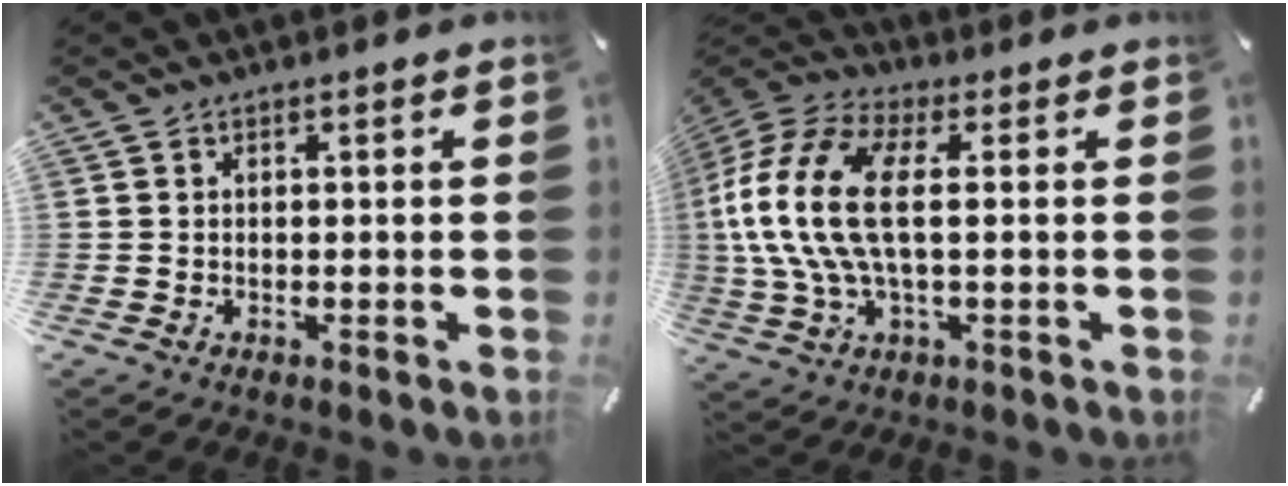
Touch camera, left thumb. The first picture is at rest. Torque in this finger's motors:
{"motor_torque": [0.43, 1.63, 2.77, 0.00, 0.87]}